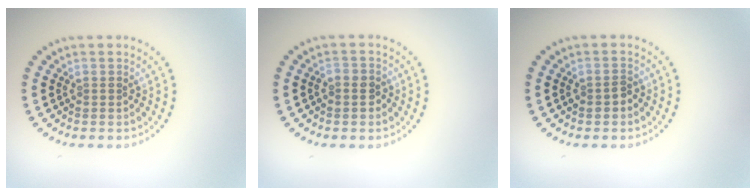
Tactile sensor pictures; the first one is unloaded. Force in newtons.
{"total": 1.3, "press": 1.2, "slide": 0.5}
{"total": 1.2, "press": 1.1, "slide": 0.4}